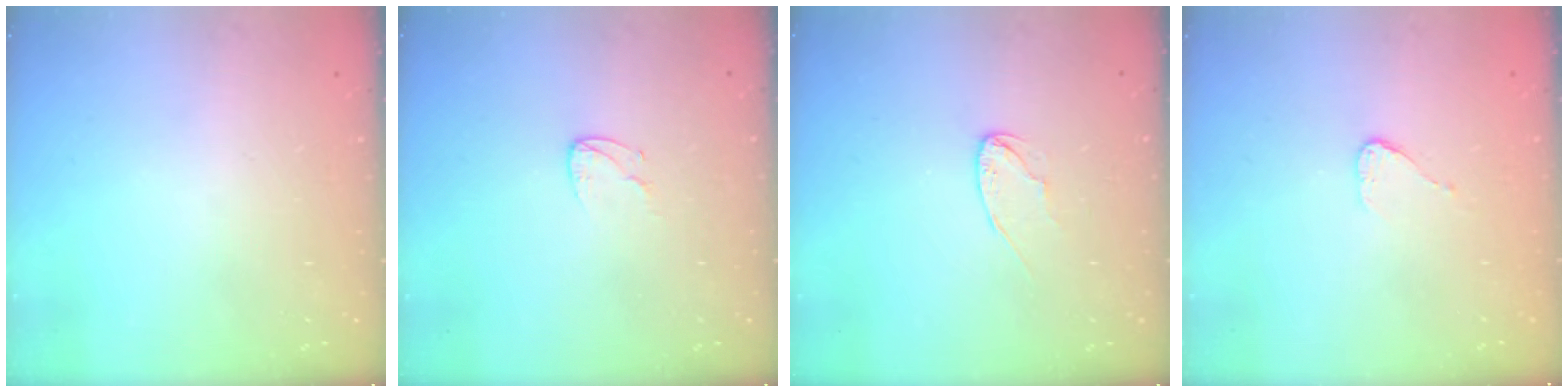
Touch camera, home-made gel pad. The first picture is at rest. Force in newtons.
{"total": 4.3, "press": 4.3, "slide": 0.4}
{"total": 5.2, "press": 5.2, "slide": 0.4}
{"total": 3.7, "press": 3.7, "slide": 0.3}